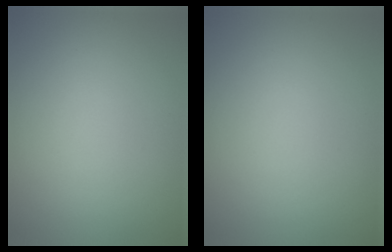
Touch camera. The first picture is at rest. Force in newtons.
{"total": 0.0}